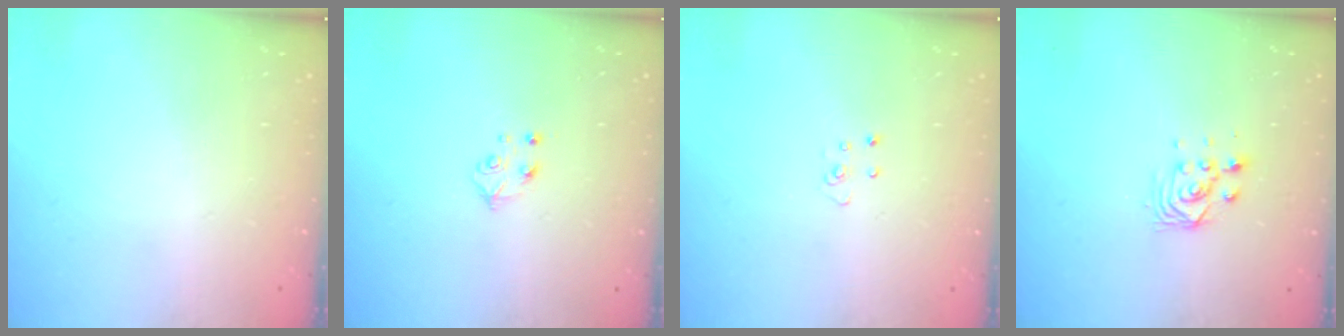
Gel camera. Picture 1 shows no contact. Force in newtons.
{"total": 4.2, "press": 4.1, "slide": 0.6}
{"total": 3.0, "press": 3.0, "slide": 0.3}
{"total": 2.9, "press": 2.8, "slide": 0.8}